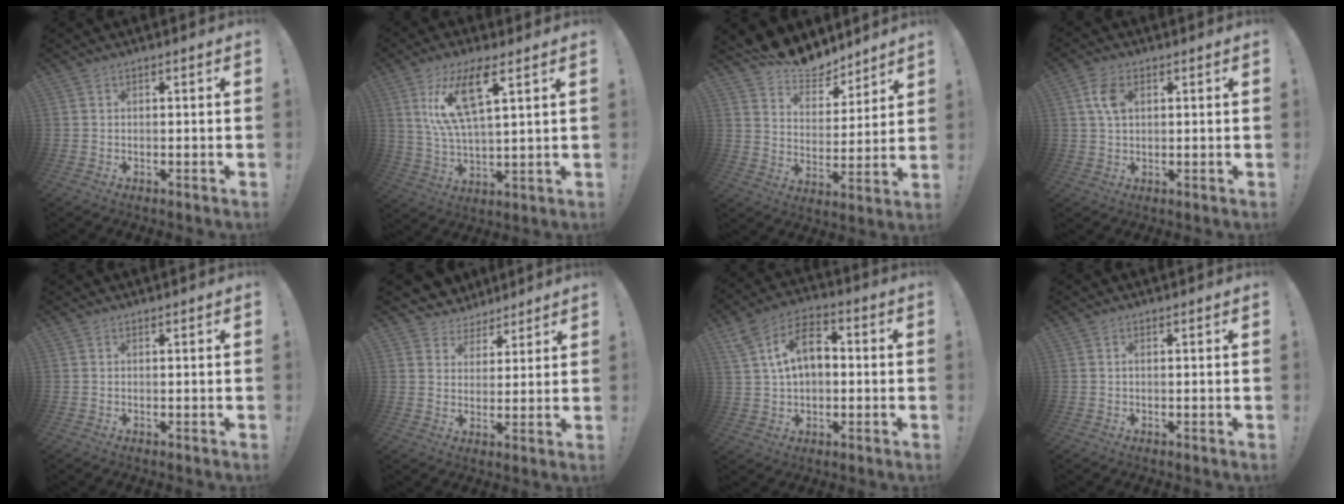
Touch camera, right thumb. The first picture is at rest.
{"total": 13.8, "force": [7.0, 4.4, 11.1], "torque": [-0.221, -0.010, 0.118]}
{"total": 11.0, "force": [9.7, 4.7, 2.0], "torque": [-0.045, -0.081, 0.184]}
{"total": 5.9, "force": [1.8, 3.5, 4.4], "torque": [-0.082, 0.000, 0.033]}
{"total": 0.0}
{"total": 5.8, "force": [3.7, 4.5, 0.1], "torque": [-0.007, -0.030, 0.075]}
{"total": 13.5, "force": [2.9, 8.8, 9.8], "torque": [-0.166, 0.009, 0.057]}
{"total": 0.5, "force": [0.0, 0.1, 0.5], "torque": [-0.016, 0.004, 0.001]}